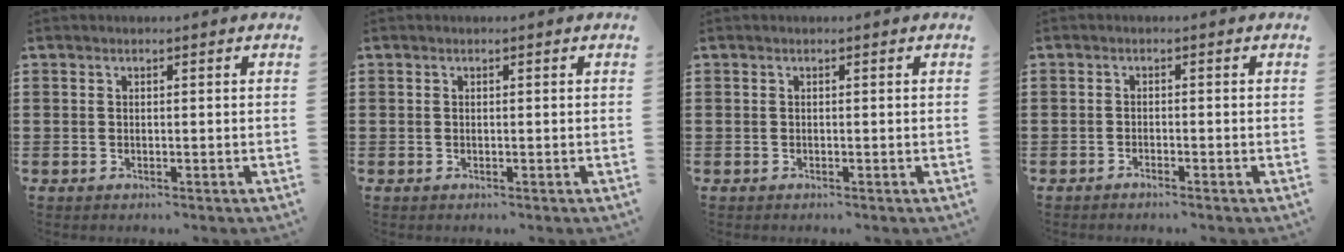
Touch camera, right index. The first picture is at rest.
{"total": 0.0}
{"total": 0.0}
{"total": 1.1, "force": [-1.1, -0.2, 0.1], "torque": [-0.003, -0.002, -0.020]}